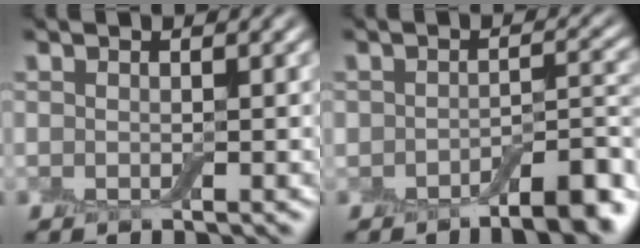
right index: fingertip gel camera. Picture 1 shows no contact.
{"total": 5.5, "force": [-3.7, 1.5, 3.8], "torque": [-0.046, 0.004, -0.054]}